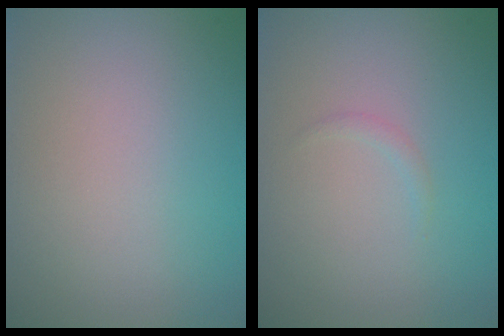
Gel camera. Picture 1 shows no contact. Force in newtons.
{"total": 0.5, "press": 0.5, "slide": 0.1}